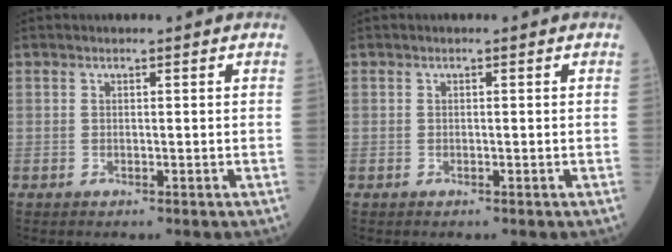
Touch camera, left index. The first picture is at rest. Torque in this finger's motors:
{"motor_torque": [0.00, 0.00, 0.00, 0.00]}